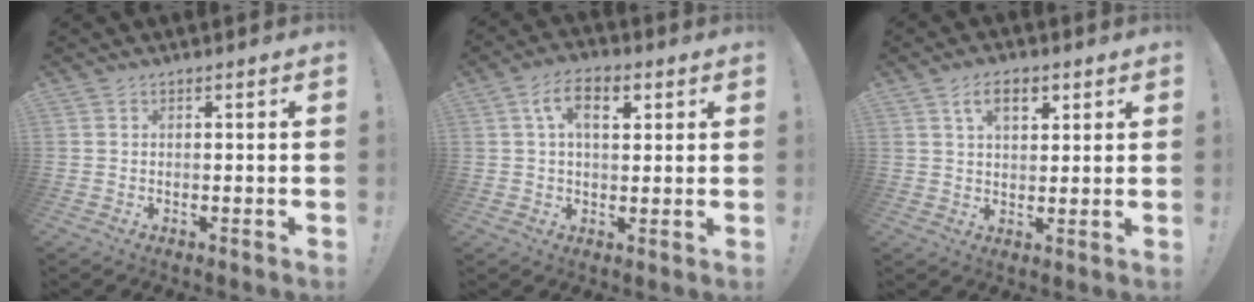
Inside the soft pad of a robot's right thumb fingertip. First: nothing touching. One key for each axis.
{"total": 8.8, "fx": 2.8, "fy": 5.0, "fz": 6.7, "tx": -0.104, "ty": 0.007, "tz": 0.047}
{"total": 7.2, "fx": 3.3, "fy": 4.1, "fz": 5.0, "tx": -0.075, "ty": 0.002, "tz": 0.057}